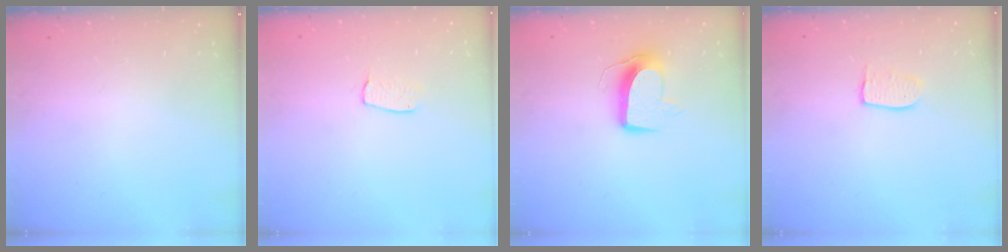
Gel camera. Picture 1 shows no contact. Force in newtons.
{"total": 4.7, "press": 4.7, "slide": 0.3}
{"total": 10.3, "press": 10.3, "slide": 0.7}
{"total": 6.0, "press": 6.0, "slide": 0.3}